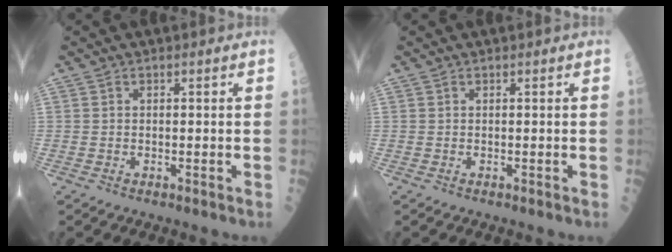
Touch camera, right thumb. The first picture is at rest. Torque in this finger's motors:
{"motor_torque": [0.00, 0.00, 0.00, 0.00, 0.00]}